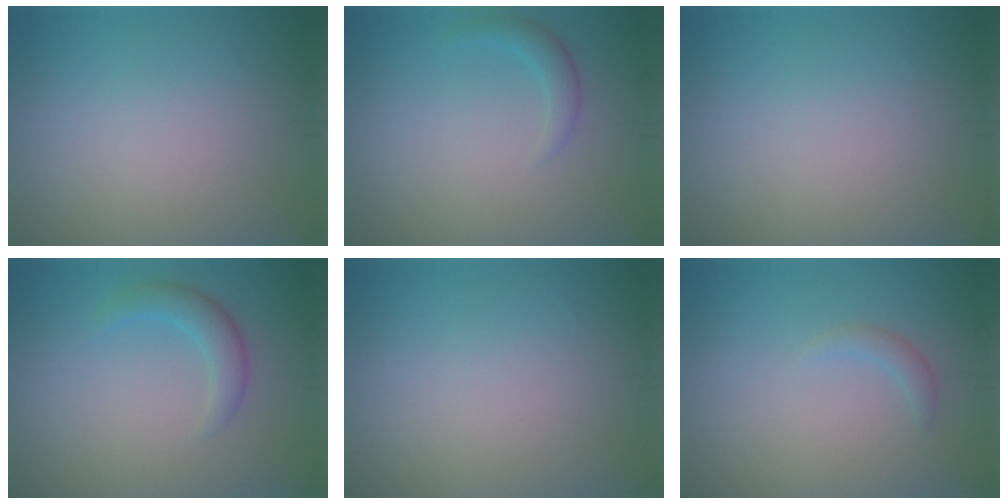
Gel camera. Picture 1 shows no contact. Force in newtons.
{"total": 1.5, "press": 1.5, "slide": 0.2}
{"total": 0.0}
{"total": 2.5, "press": 2.5, "slide": 0.0}
{"total": 0.0}
{"total": 1.1, "press": 1.1, "slide": 0.1}